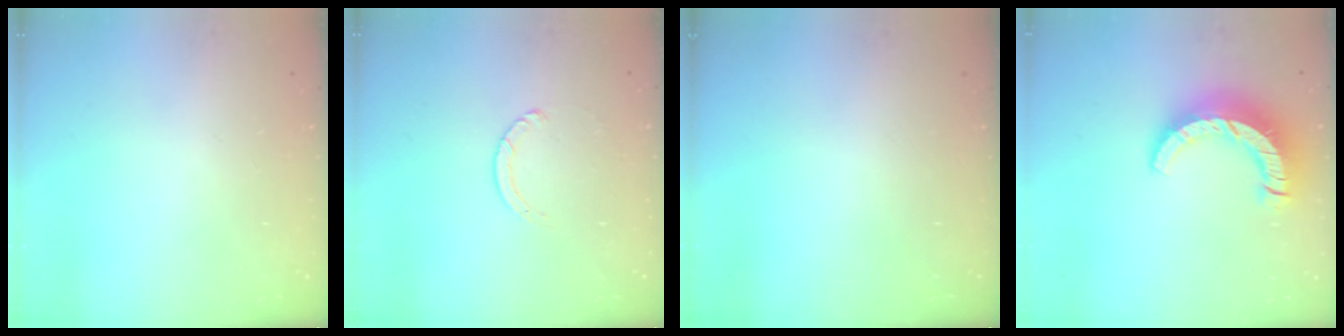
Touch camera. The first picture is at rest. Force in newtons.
{"total": 1.1, "press": 1.1, "slide": 0.1}
{"total": 0.0}
{"total": 12.2, "press": 12.1, "slide": 1.3}